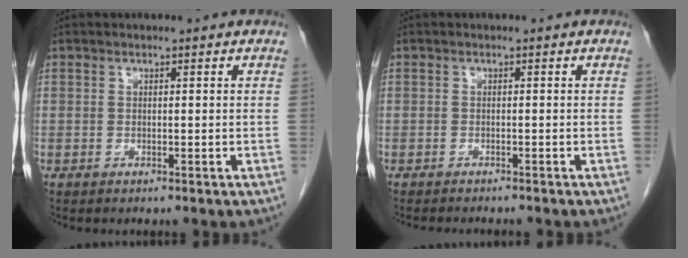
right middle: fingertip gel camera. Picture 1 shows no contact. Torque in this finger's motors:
{"motor_torque": [0.26, -0.23, 0.02, 0.01]}